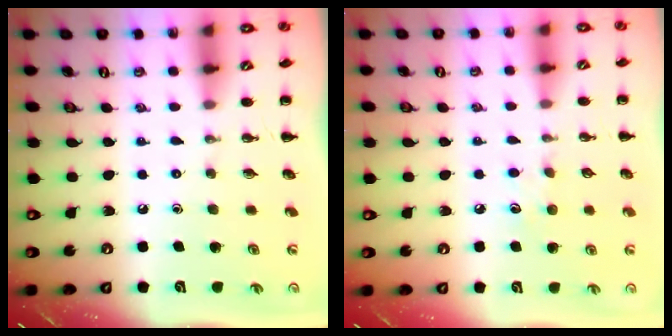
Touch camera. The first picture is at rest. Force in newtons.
{"total": 4.9, "press": 4.8, "slide": 1.3}